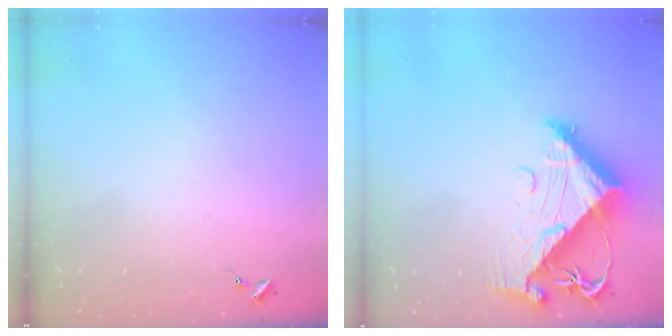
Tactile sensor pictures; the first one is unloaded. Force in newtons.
{"total": 12.6, "press": 12.5, "slide": 1.3}